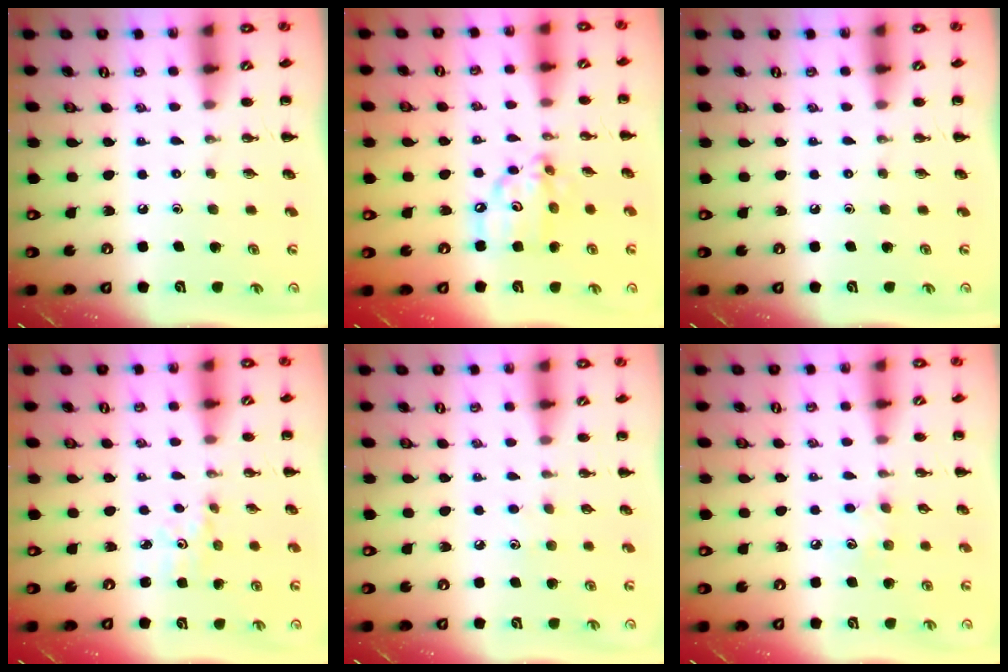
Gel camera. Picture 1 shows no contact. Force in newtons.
{"total": 9.8, "press": 9.7, "slide": 1.4}
{"total": 0.0}
{"total": 2.4, "press": 2.3, "slide": 0.7}
{"total": 4.3, "press": 4.1, "slide": 1.2}
{"total": 6.3, "press": 6.2, "slide": 1.5}